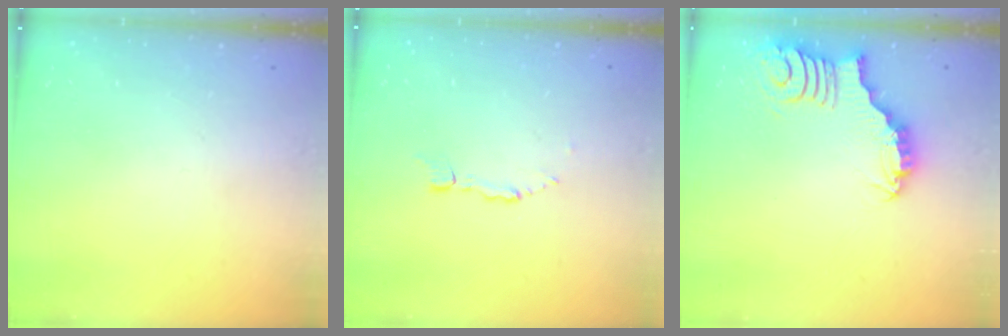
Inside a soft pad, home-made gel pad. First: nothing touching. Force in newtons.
{"total": 3.8, "press": 3.8, "slide": 0.4}
{"total": 3.0, "press": 3.0, "slide": 0.0}